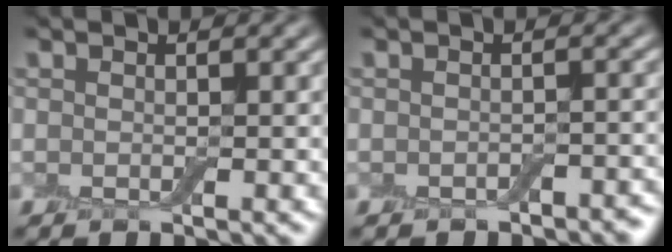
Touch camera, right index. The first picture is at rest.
{"total": 1.5, "force": [-1.1, 0.7, 0.7], "torque": [-0.010, -0.001, -0.013]}